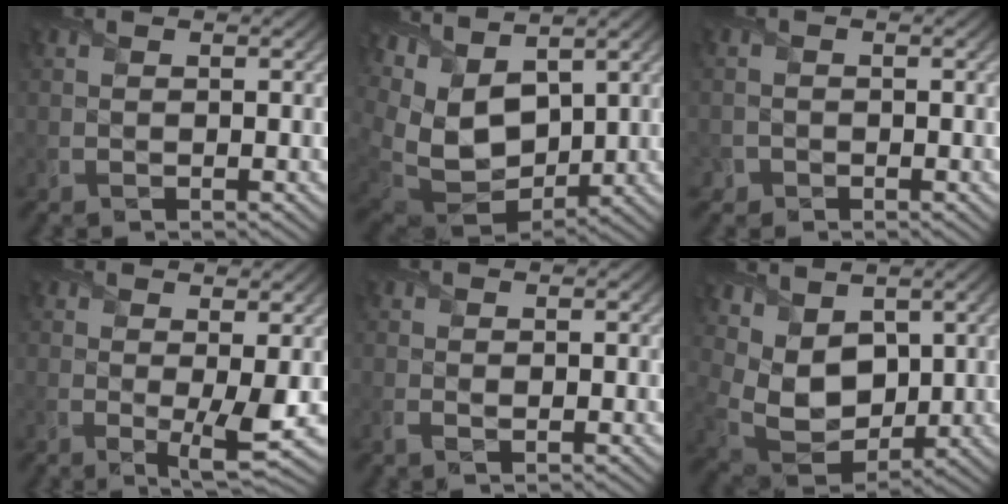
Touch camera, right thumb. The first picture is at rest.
{"total": 13.1, "force": [5.1, 8.0, 9.1], "torque": [-0.236, 0.009, 0.110]}
{"total": 1.3, "force": [-0.8, 1.1, 0.1], "torque": [0.005, -0.003, -0.019]}
{"total": 3.8, "force": [0.0, 0.6, 3.7], "torque": [-0.072, -0.012, 0.002]}
{"total": 1.2, "force": [-0.2, 0.6, 0.9], "torque": [-0.022, -0.004, -0.002]}
{"total": 9.6, "force": [3.9, 6.3, 6.1], "torque": [-0.156, -0.012, 0.072]}